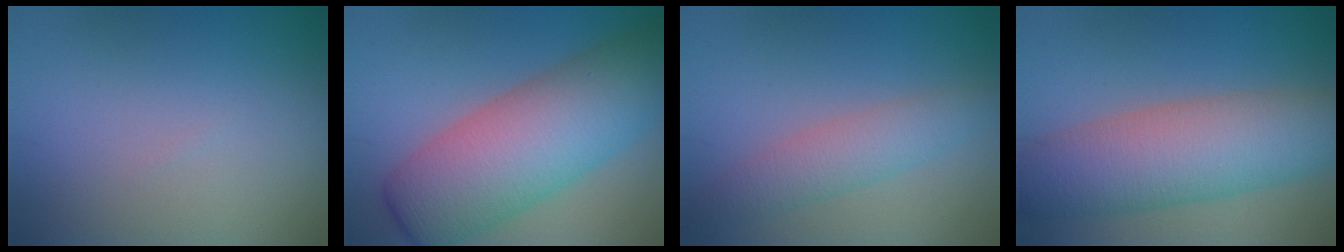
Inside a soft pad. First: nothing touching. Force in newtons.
{"total": 11.1, "press": 11.1, "slide": 0.5}
{"total": 3.3, "press": 3.3, "slide": 0.1}
{"total": 9.1, "press": 9.1, "slide": 0.2}